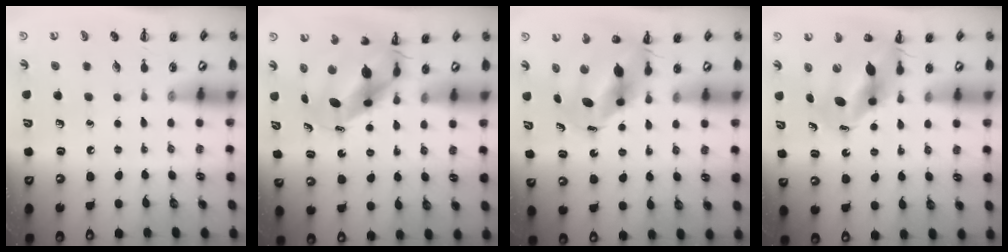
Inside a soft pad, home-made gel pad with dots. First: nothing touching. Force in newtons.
{"total": 7.5, "press": 7.2, "slide": 2.2}
{"total": 9.1, "press": 8.8, "slide": 2.5}
{"total": 11.3, "press": 10.9, "slide": 3.1}